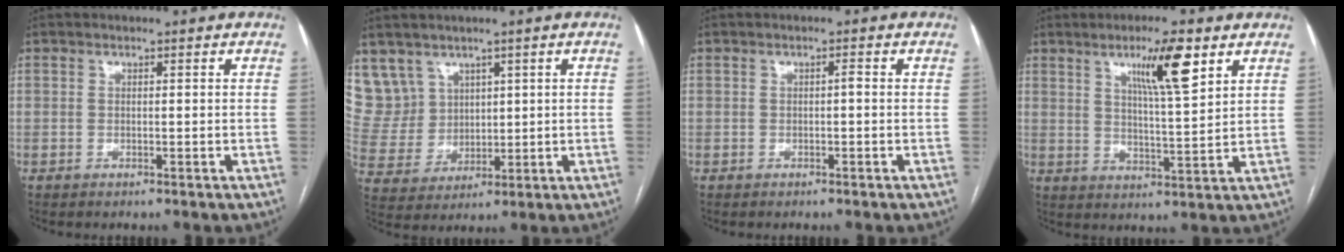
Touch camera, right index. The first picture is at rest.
{"total": 8.3, "force": [5.1, 6.6, 0.3], "torque": [-0.018, 0.028, 0.120]}
{"total": 0.7, "force": [-0.1, 0.1, 0.7], "torque": [-0.011, 0.002, -0.003]}
{"total": 9.1, "force": [4.9, 0.6, 7.7], "torque": [-0.130, -0.003, 0.081]}